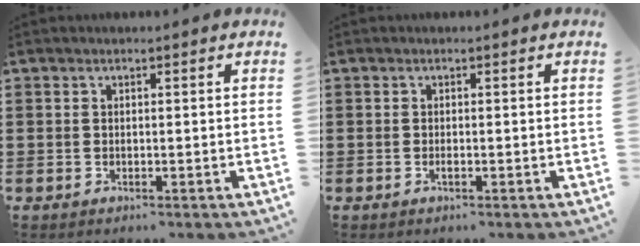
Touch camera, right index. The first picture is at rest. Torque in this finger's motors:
{"motor_torque": [1.18, 0.96, 0.12, 0.03]}